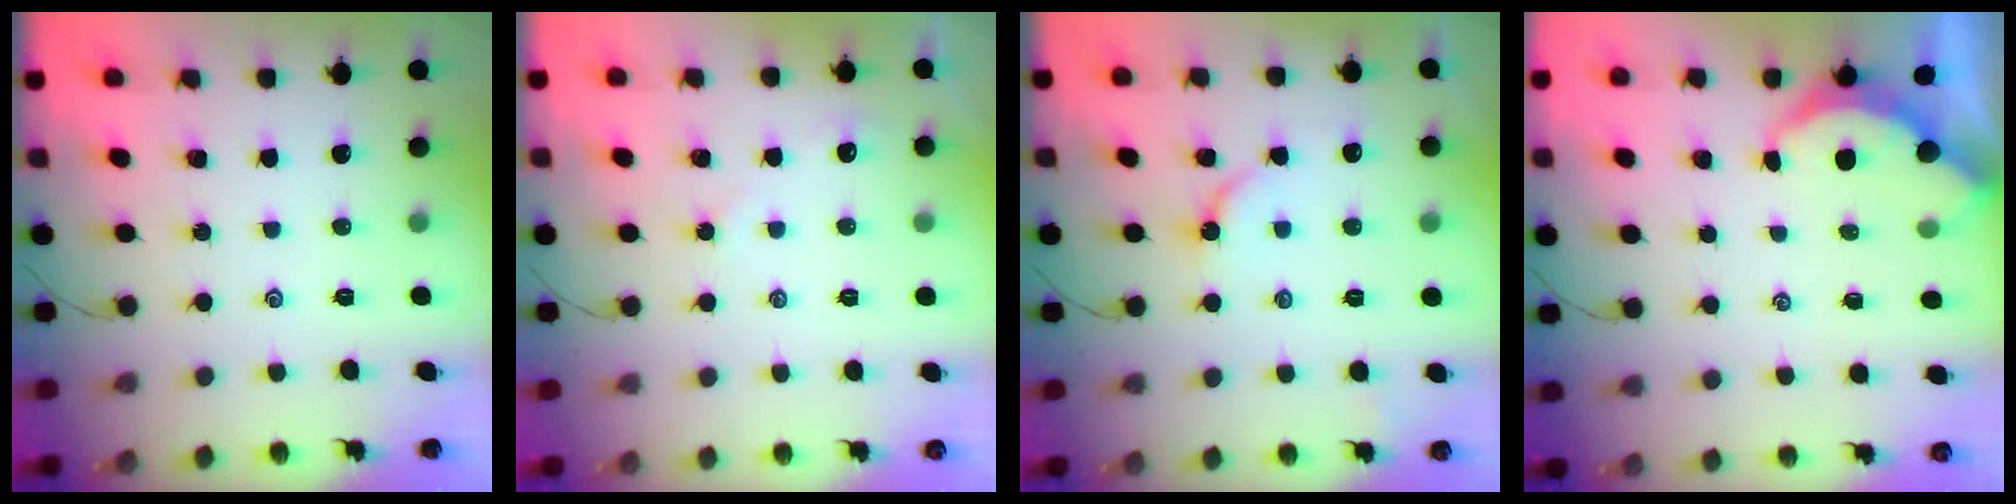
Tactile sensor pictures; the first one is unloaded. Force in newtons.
{"total": 2.4, "press": 2.4, "slide": 0.4}
{"total": 4.7, "press": 4.6, "slide": 0.5}
{"total": 3.3, "press": 3.3, "slide": 0.3}